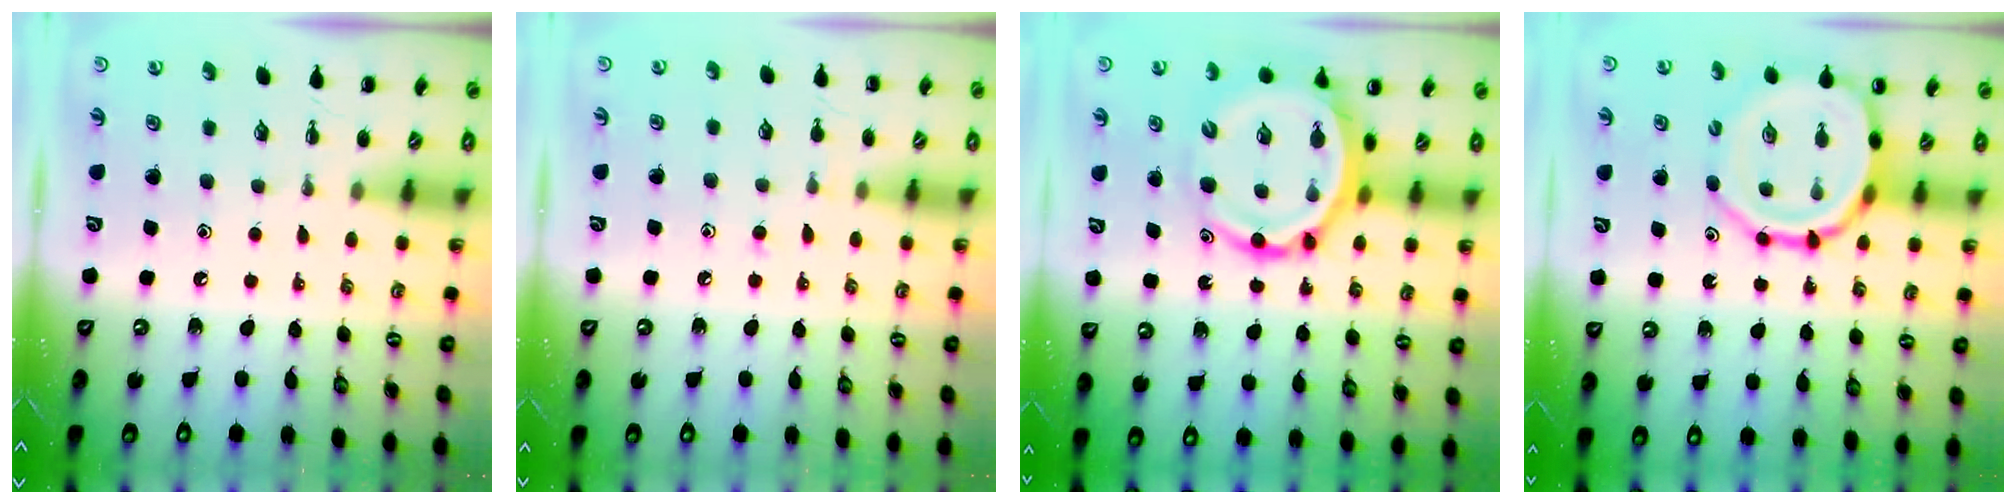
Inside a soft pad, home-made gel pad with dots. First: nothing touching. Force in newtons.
{"total": 5.1, "press": 4.8, "slide": 1.7}
{"total": 12.3, "press": 11.8, "slide": 3.4}
{"total": 13.6, "press": 13.3, "slide": 3.1}